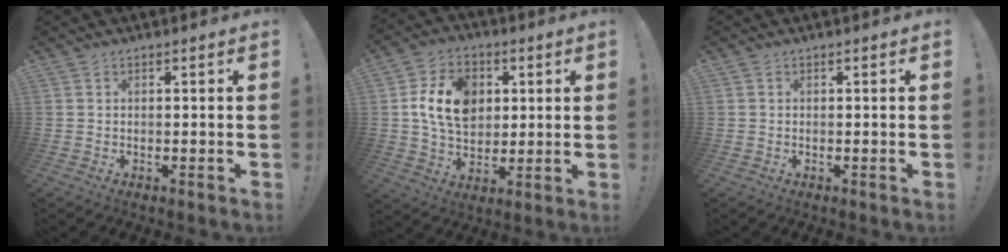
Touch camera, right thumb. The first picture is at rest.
{"total": 16.2, "force": [3.4, 12.1, 10.2], "torque": [-0.175, 0.000, 0.067]}
{"total": 0.0}